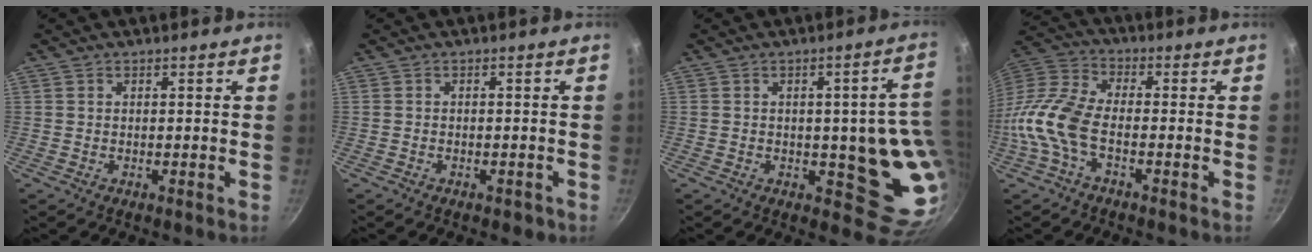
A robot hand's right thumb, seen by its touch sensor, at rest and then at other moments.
{"total": 1.6, "force": [-1.0, 0.9, 0.8], "torque": [-0.009, 0.012, -0.005]}
{"total": 13.0, "force": [0.1, 5.7, 11.6], "torque": [-0.076, -0.018, 0.005]}
{"total": 10.8, "force": [-3.8, 5.4, 8.5], "torque": [-0.181, 0.034, -0.096]}